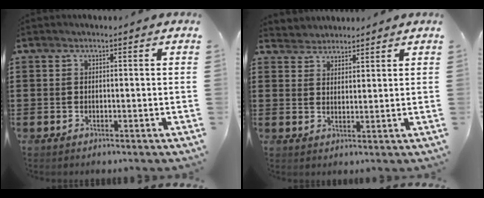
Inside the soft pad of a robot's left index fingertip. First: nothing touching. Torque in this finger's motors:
{"motor_torque": [0.10, -0.08, 0.06, -0.01]}